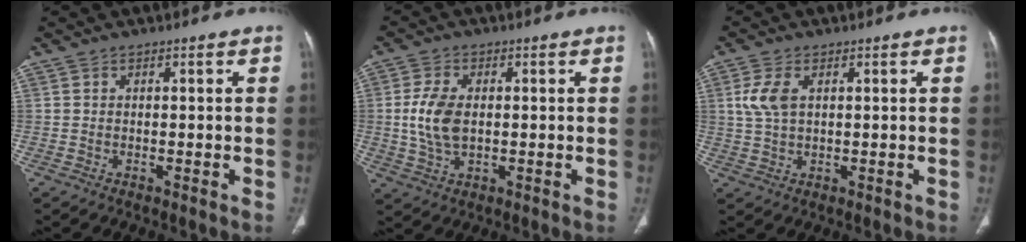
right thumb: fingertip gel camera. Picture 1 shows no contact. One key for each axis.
{"total": 7.6, "fx": 0.3, "fy": 4.4, "fz": 6.1, "tx": -0.135, "ty": -0.001, "tz": 0.008}
{"total": 5.0, "fx": 1.3, "fy": 2.7, "fz": 4.0, "tx": -0.098, "ty": 0.003, "tz": 0.027}